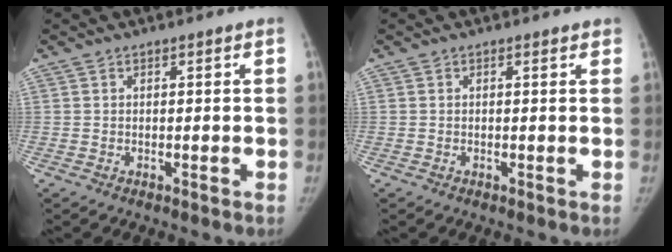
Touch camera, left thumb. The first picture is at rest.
{"total": 0.8, "force": [0.6, 0.3, 0.4], "torque": [-0.004, -0.002, 0.004]}